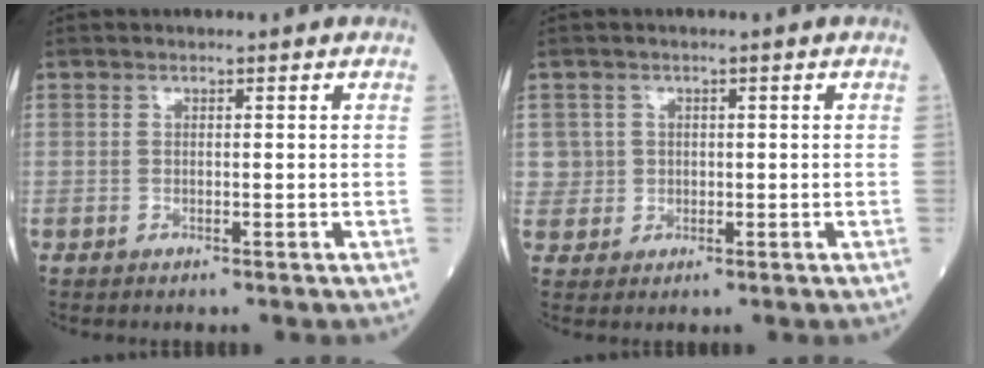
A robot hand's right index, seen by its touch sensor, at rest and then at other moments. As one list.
[{"total": 2.6, "force": [0.6, 2.6, -0.3], "torque": [0.020, 0.003, 0.008]}]